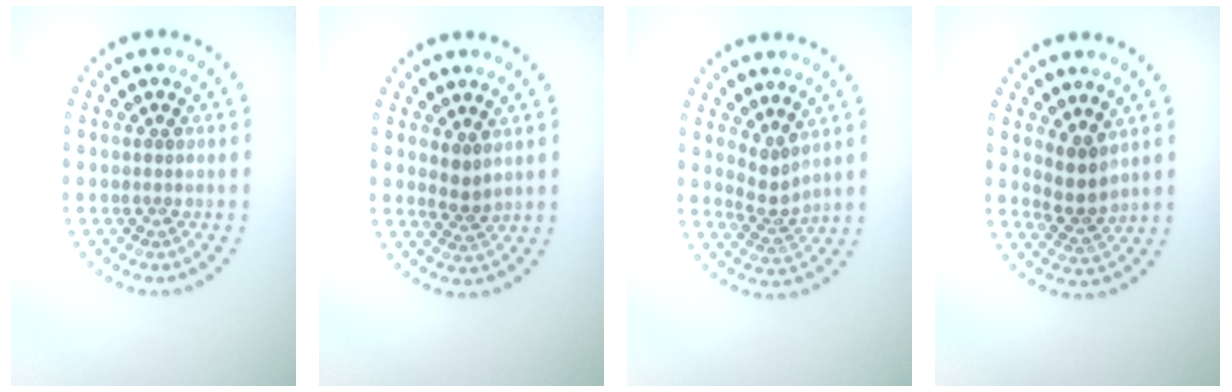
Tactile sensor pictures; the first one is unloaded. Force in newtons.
{"total": 1.6, "press": 1.2, "slide": 1.0}
{"total": 2.2, "press": 1.5, "slide": 1.6}
{"total": 2.6, "press": 2.1, "slide": 1.6}